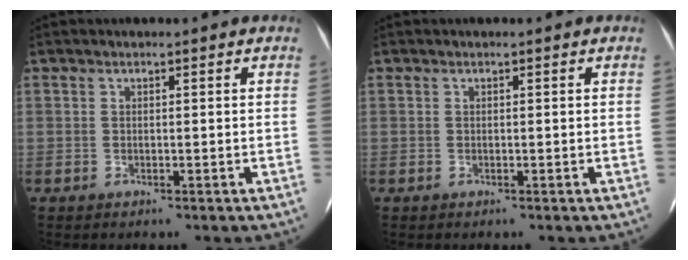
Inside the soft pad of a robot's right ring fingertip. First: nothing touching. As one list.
[{"total": 0.0}]